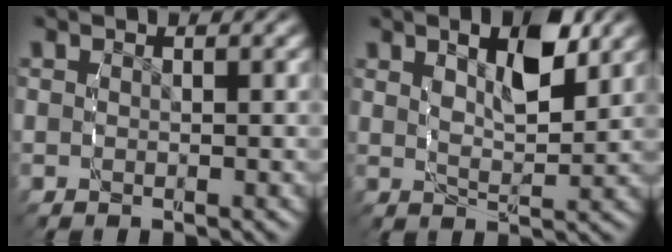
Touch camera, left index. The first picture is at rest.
{"total": 4.2, "force": [1.7, 1.9, 3.4], "torque": [-0.063, -0.005, 0.028]}